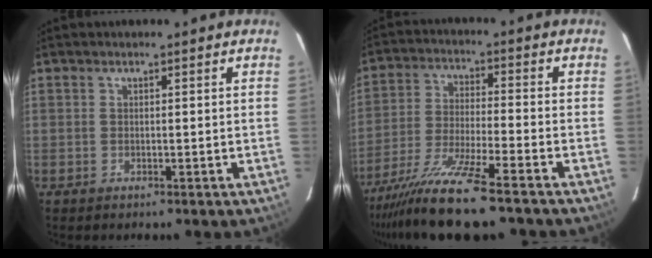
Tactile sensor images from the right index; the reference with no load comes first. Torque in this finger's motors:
{"motor_torque": [1.07, -1.07, 0.90, 0.21]}